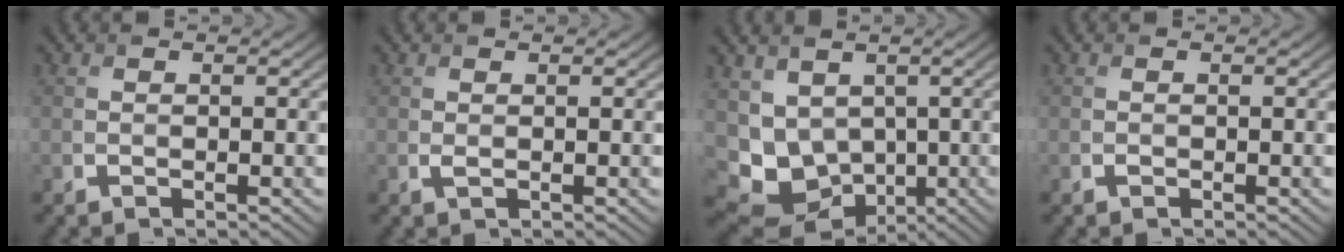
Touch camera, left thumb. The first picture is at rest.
{"total": 0.6, "force": [0.1, 0.2, 0.5], "torque": [-0.013, -0.001, 0.003]}
{"total": 7.9, "force": [0.4, 6.5, 4.4], "torque": [-0.100, -0.031, 0.021]}
{"total": 0.0}